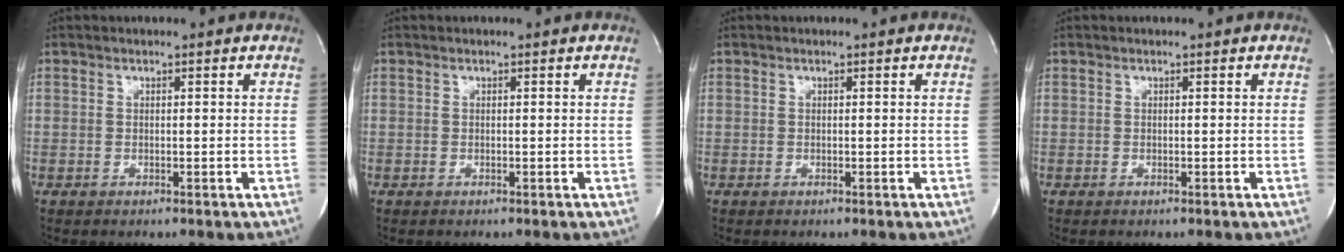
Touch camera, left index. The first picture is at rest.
{"total": 0.0}
{"total": 0.0}
{"total": 0.0}